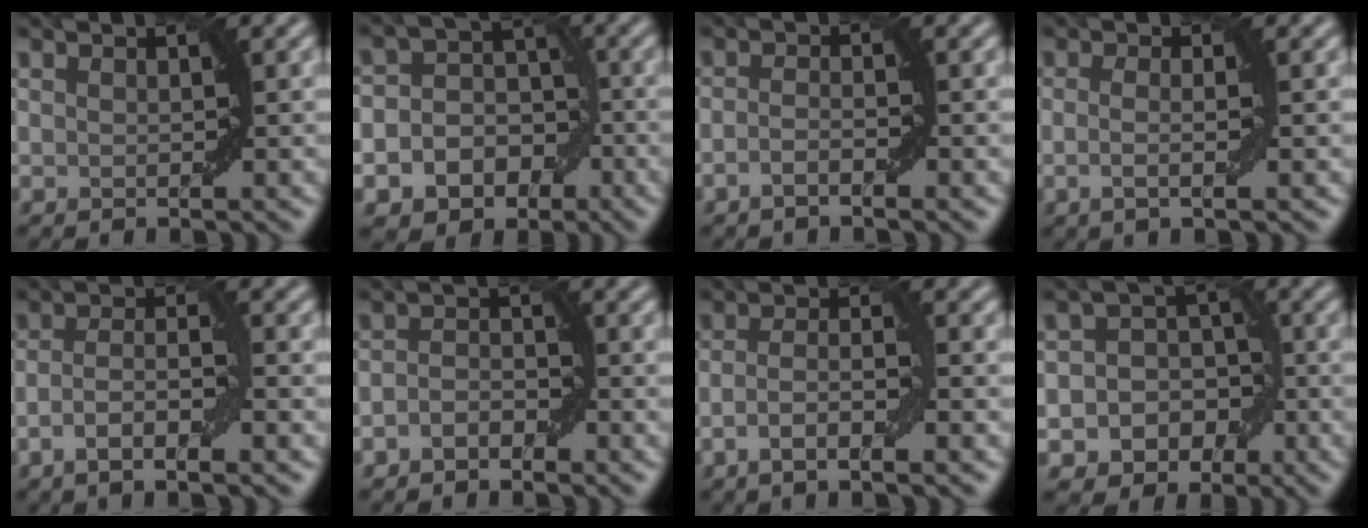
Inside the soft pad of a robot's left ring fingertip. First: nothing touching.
{"total": 7.8, "force": [-3.1, 6.6, 2.7], "torque": [-0.024, 0.010, -0.064]}
{"total": 1.3, "force": [-0.8, 0.3, 1.0], "torque": [-0.020, 0.004, -0.018]}
{"total": 2.4, "force": [-0.2, 0.6, 2.3], "torque": [-0.039, -0.002, -0.013]}
{"total": 3.7, "force": [-1.5, 0.8, 3.2], "torque": [-0.060, 0.004, -0.033]}
{"total": 1.9, "force": [-1.1, 1.1, 1.1], "torque": [-0.022, 0.005, -0.024]}
{"total": 3.2, "force": [-1.3, 0.6, 2.9], "torque": [-0.054, 0.004, -0.029]}
{"total": 6.7, "force": [-2.7, 5.8, 1.9], "torque": [-0.006, 0.012, -0.057]}